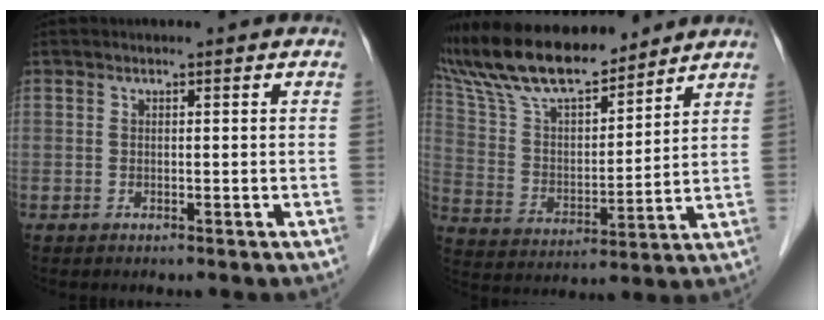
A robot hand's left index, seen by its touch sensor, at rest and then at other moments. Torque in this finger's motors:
{"motor_torque": [1.07, -1.07, 0.57, 0.21]}